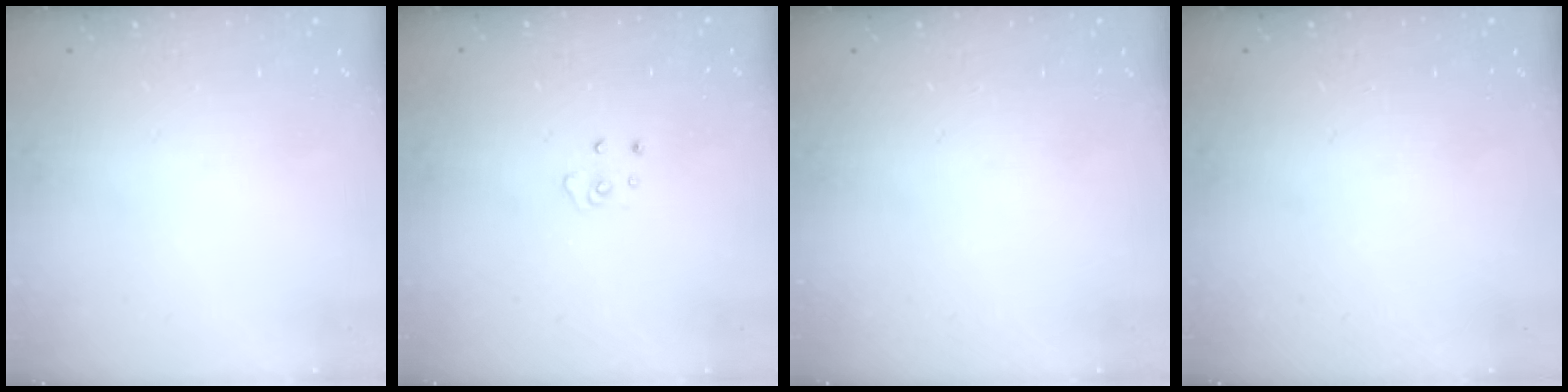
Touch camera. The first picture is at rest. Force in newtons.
{"total": 3.8, "press": 3.8, "slide": 0.3}
{"total": 0.0}
{"total": 0.0}